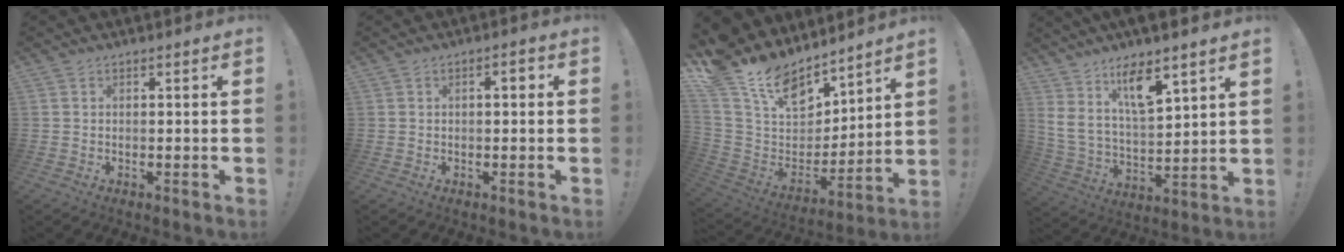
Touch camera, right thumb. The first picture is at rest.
{"total": 2.0, "force": [0.0, 0.9, 1.8], "torque": [-0.021, 0.003, -0.005]}
{"total": 18.4, "force": [12.9, 9.9, 8.7], "torque": [-0.173, -0.082, 0.248]}
{"total": 13.4, "force": [8.4, 4.4, 9.5], "torque": [-0.164, -0.049, 0.140]}